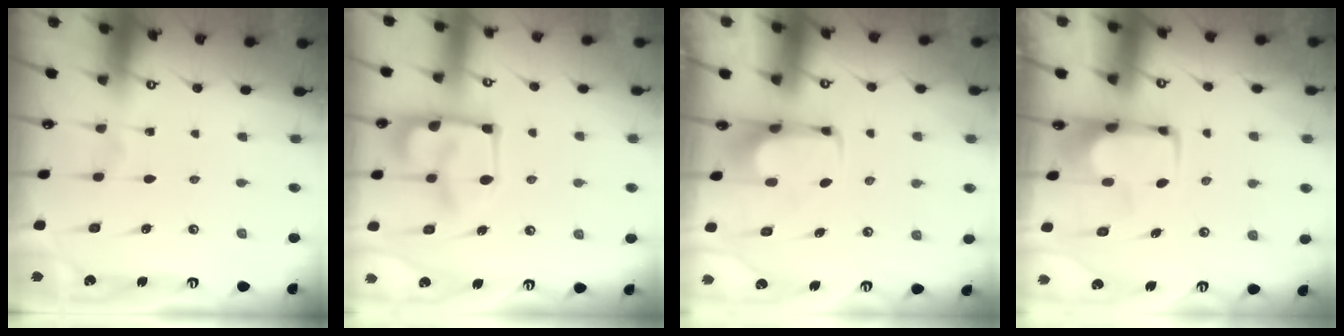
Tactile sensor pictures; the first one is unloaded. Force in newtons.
{"total": 13.6, "press": 13.5, "slide": 1.1}
{"total": 1.8, "press": 1.8, "slide": 0.1}
{"total": 1.7, "press": 1.6, "slide": 0.4}